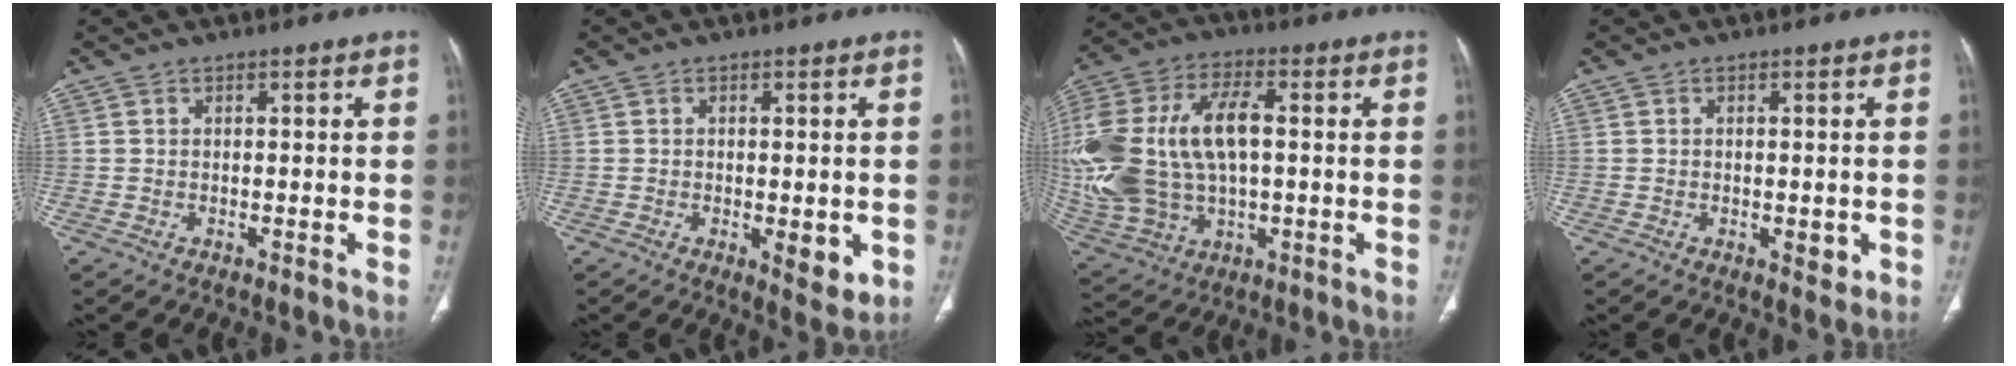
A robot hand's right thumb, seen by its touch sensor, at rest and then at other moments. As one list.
[{"total": 5.2, "force": [-1.0, 2.3, 4.6], "torque": [-0.052, -0.012, -0.007]}, {"total": 26.6, "force": [1.4, 15.5, 21.5], "torque": [-0.501, 0.016, 0.040]}, {"total": 2.9, "force": [-0.5, 1.7, 2.3], "torque": [-0.020, -0.004, -0.001]}]